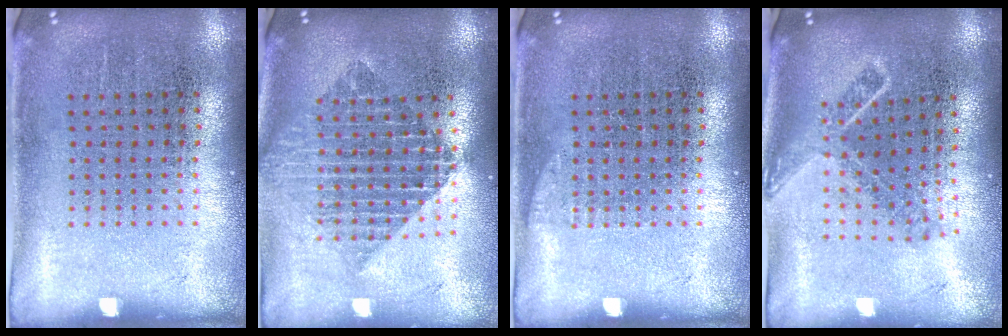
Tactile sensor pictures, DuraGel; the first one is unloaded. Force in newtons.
{"total": 2.0, "press": 1.6, "slide": 1.3}
{"total": 0.7, "press": 0.7, "slide": 0.2}
{"total": 1.8, "press": 1.4, "slide": 1.2}